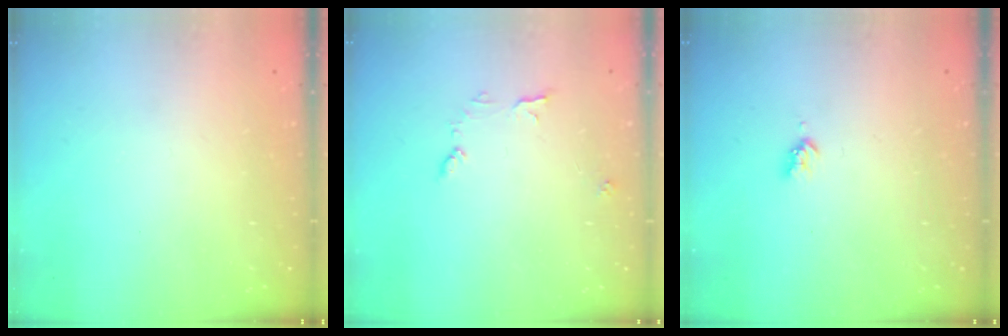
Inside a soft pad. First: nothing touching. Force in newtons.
{"total": 6.8, "press": 6.8, "slide": 0.4}
{"total": 3.0, "press": 3.0, "slide": 0.4}